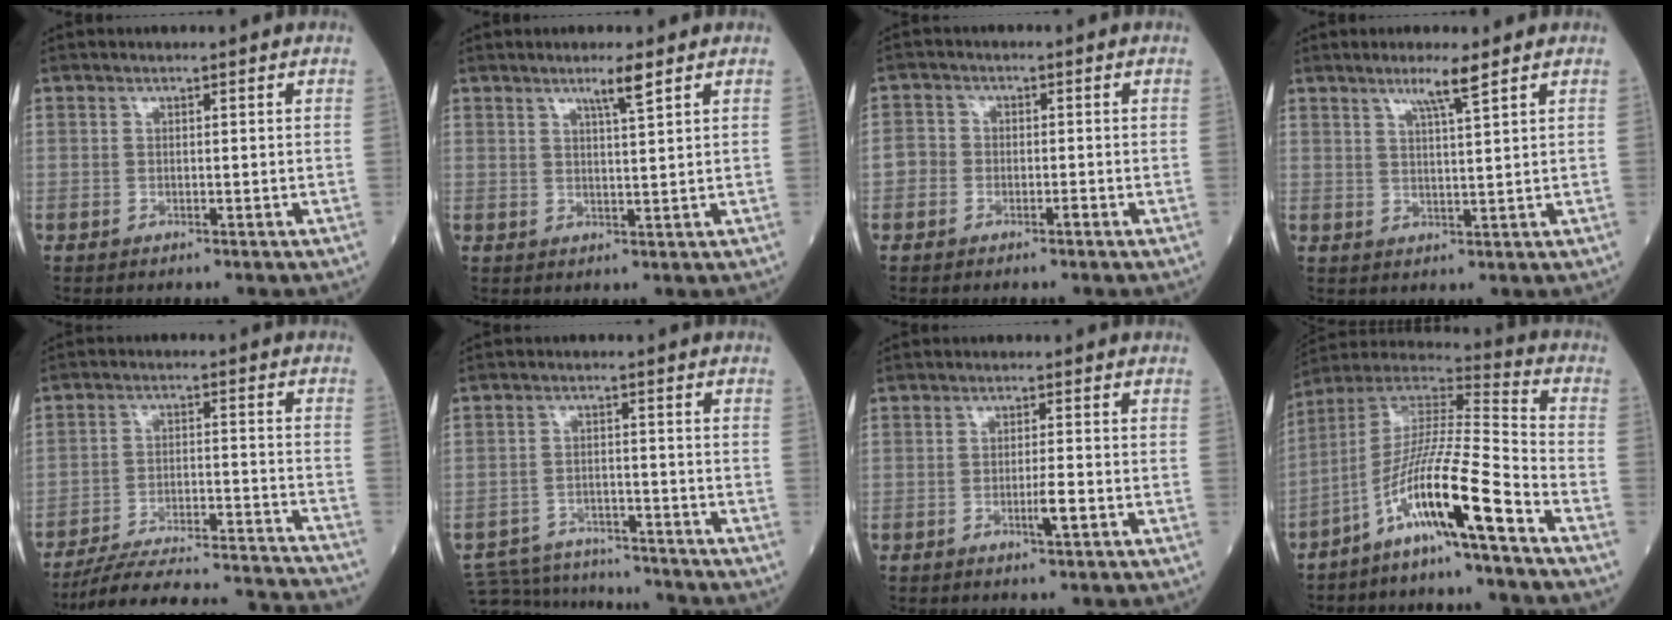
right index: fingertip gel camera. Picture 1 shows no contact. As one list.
[{"total": 3.1, "force": [2.1, -0.4, 2.3], "torque": [-0.045, -0.002, 0.041]}, {"total": 2.5, "force": [-1.2, 2.0, 0.9], "torque": [-0.010, 0.008, -0.027]}, {"total": 4.0, "force": [2.7, -0.6, 2.8], "torque": [-0.056, -0.003, 0.053]}, {"total": 23.0, "force": [-21.9, 0.3, 6.9], "torque": [-0.079, -0.017, -0.301]}, {"total": 10.9, "force": [-10.6, 2.0, 1.4], "torque": [-0.026, 0.010, -0.157]}, {"total": 2.4, "force": [-0.9, 0.0, 2.3], "torque": [-0.041, -0.002, -0.013]}, {"total": 13.6, "force": [-7.6, -0.8, 11.2], "torque": [-0.219, 0.000, -0.142]}]